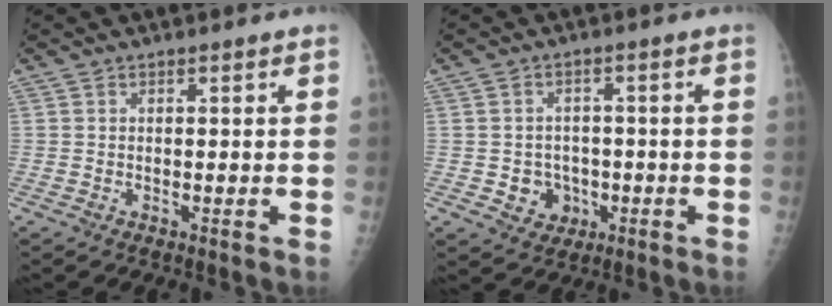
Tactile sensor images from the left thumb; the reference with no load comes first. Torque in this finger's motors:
{"motor_torque": [-0.06, 0.08, -0.02, -0.02, 0.00]}